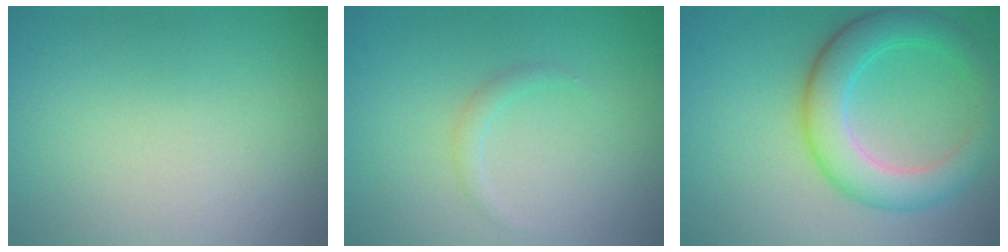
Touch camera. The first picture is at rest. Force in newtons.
{"total": 1.0, "press": 1.0, "slide": 0.1}
{"total": 5.8, "press": 5.8, "slide": 0.2}